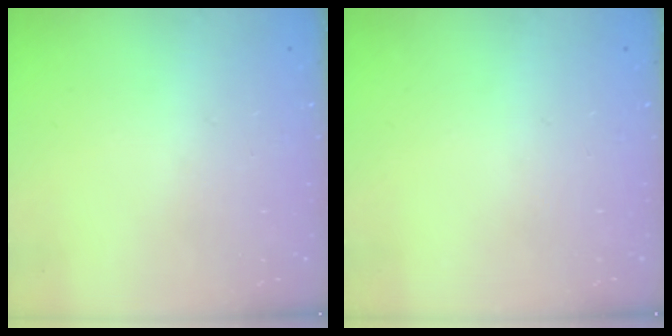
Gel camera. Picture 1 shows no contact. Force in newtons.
{"total": 0.0}